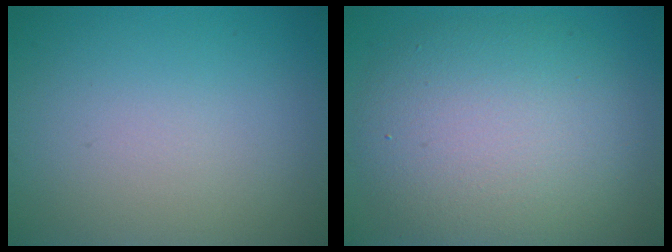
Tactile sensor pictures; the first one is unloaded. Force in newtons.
{"total": 8.6, "press": 8.6, "slide": 0.3}